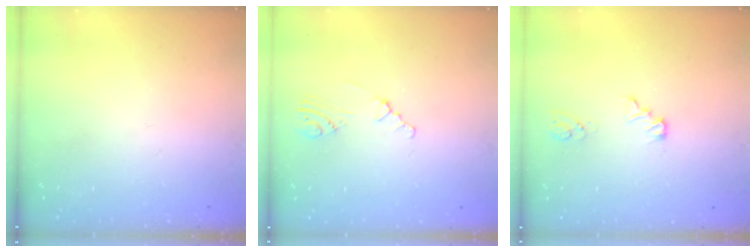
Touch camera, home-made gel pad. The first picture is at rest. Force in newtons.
{"total": 1.0, "press": 0.9, "slide": 0.4}
{"total": 5.9, "press": 5.9, "slide": 0.5}